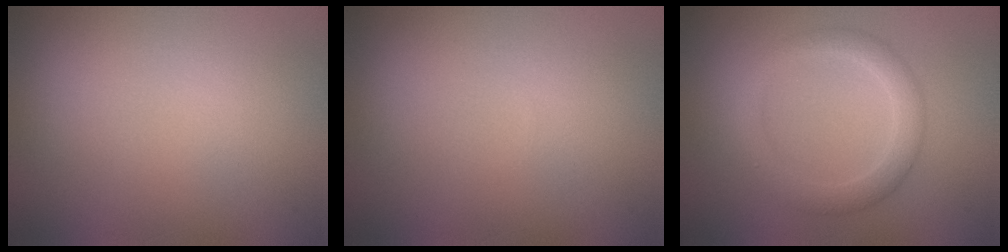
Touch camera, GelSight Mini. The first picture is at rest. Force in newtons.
{"total": 0.0}
{"total": 2.9, "press": 2.9, "slide": 0.3}